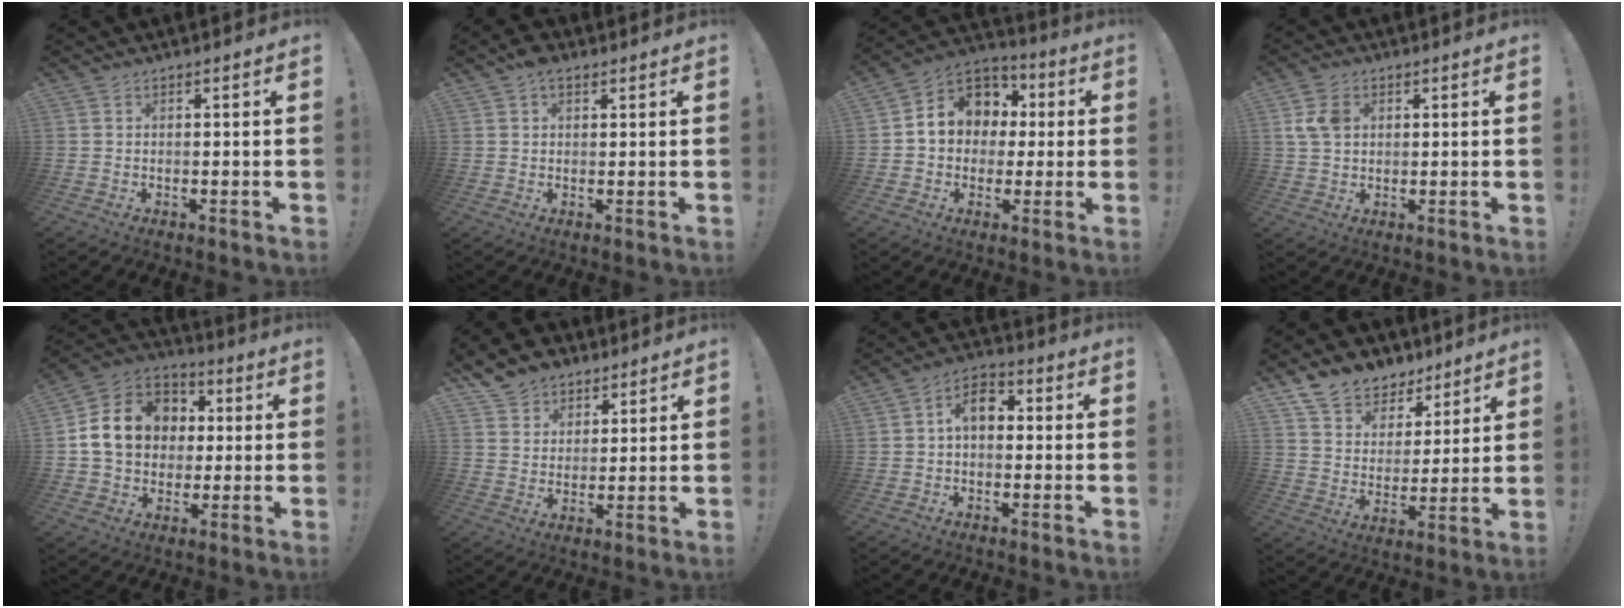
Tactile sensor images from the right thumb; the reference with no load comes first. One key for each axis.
{"total": 1.8, "fx": 1.2, "fy": 1.2, "fz": 0.8, "tx": -0.011, "ty": -0.001, "tz": 0.022}
{"total": 12.1, "fx": 2.2, "fy": 10.4, "fz": 5.7, "tx": -0.074, "ty": -0.001, "tz": 0.047}
{"total": 7.0, "fx": 1.9, "fy": 5.3, "fz": 4.0, "tx": -0.067, "ty": 0.003, "tz": 0.038}
{"total": 16.3, "fx": 2.6, "fy": 13.4, "fz": 8.9, "tx": -0.138, "ty": 0.007, "tz": 0.061}
{"total": 9.4, "fx": 6.7, "fy": 6.4, "fz": 1.7, "tx": -0.030, "ty": -0.044, "tz": 0.132}
{"total": 7.9, "fx": 1.0, "fy": 5.3, "fz": 5.8, "tx": -0.092, "ty": 0.014, "tz": 0.021}
{"total": 10.4, "fx": 8.3, "fy": 6.0, "fz": 1.7, "tx": -0.034, "ty": -0.064, "tz": 0.160}